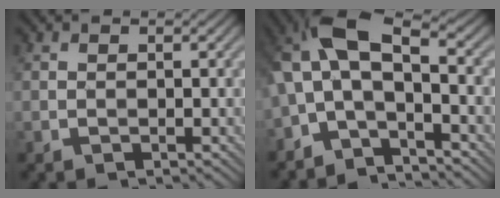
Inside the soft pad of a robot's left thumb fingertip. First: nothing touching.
{"total": 8.1, "force": [-1.0, 4.0, 6.9], "torque": [-0.148, 0.021, -0.034]}